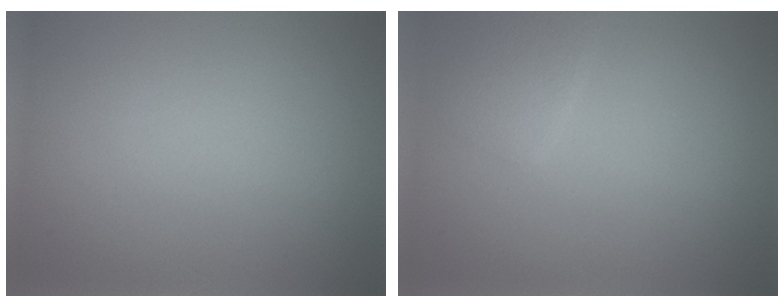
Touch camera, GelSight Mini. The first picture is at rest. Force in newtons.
{"total": 1.7, "press": 1.7, "slide": 0.1}